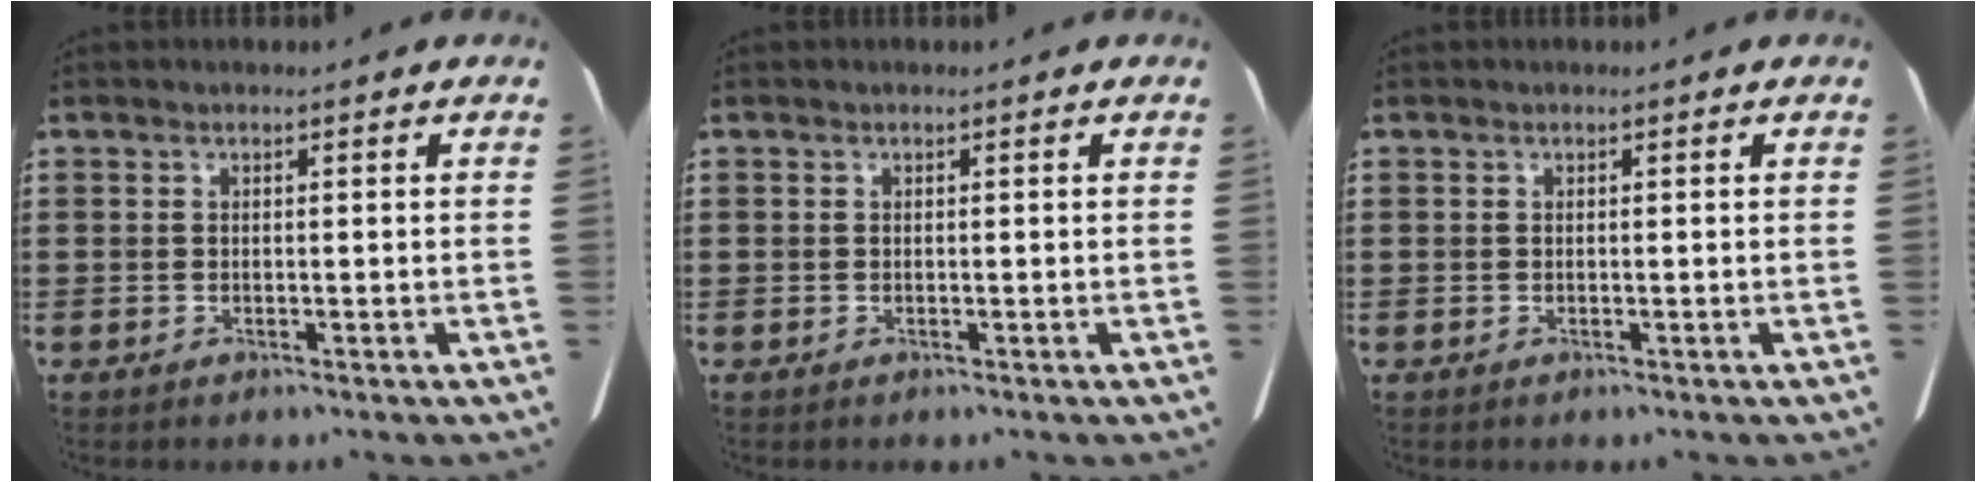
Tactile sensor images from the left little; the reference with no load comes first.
{"total": 0.0}
{"total": 0.0}